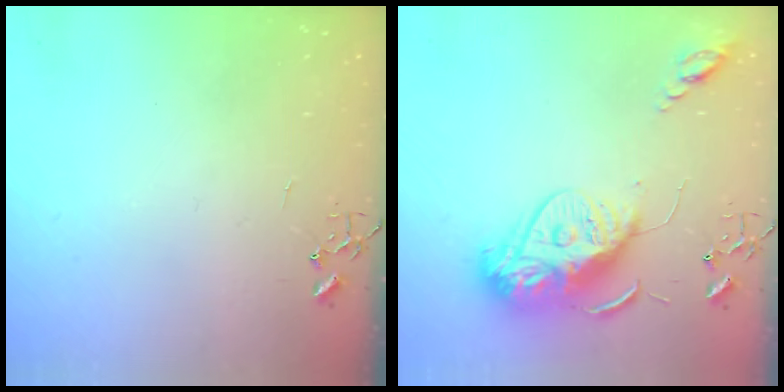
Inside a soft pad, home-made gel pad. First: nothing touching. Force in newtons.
{"total": 16.1, "press": 16.0, "slide": 1.6}